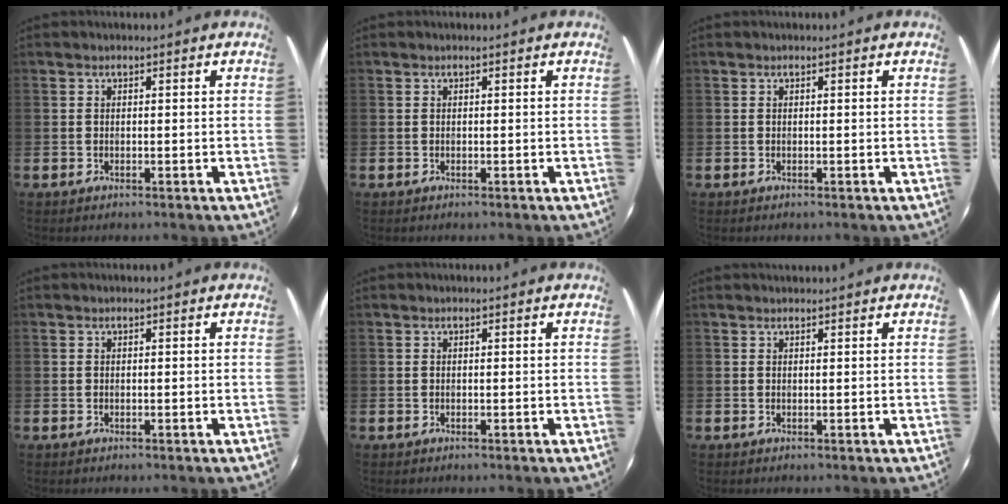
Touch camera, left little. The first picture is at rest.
{"total": 0.0}
{"total": 0.0}
{"total": 0.0}
{"total": 0.0}
{"total": 0.6, "force": [0.6, 0.0, 0.0], "torque": [0.008, -0.002, 0.010]}